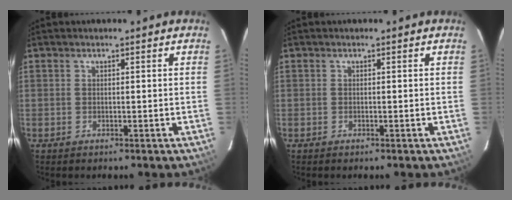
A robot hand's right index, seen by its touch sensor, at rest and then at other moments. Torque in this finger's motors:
{"motor_torque": [-0.04, -0.02, 0.01, 0.00]}